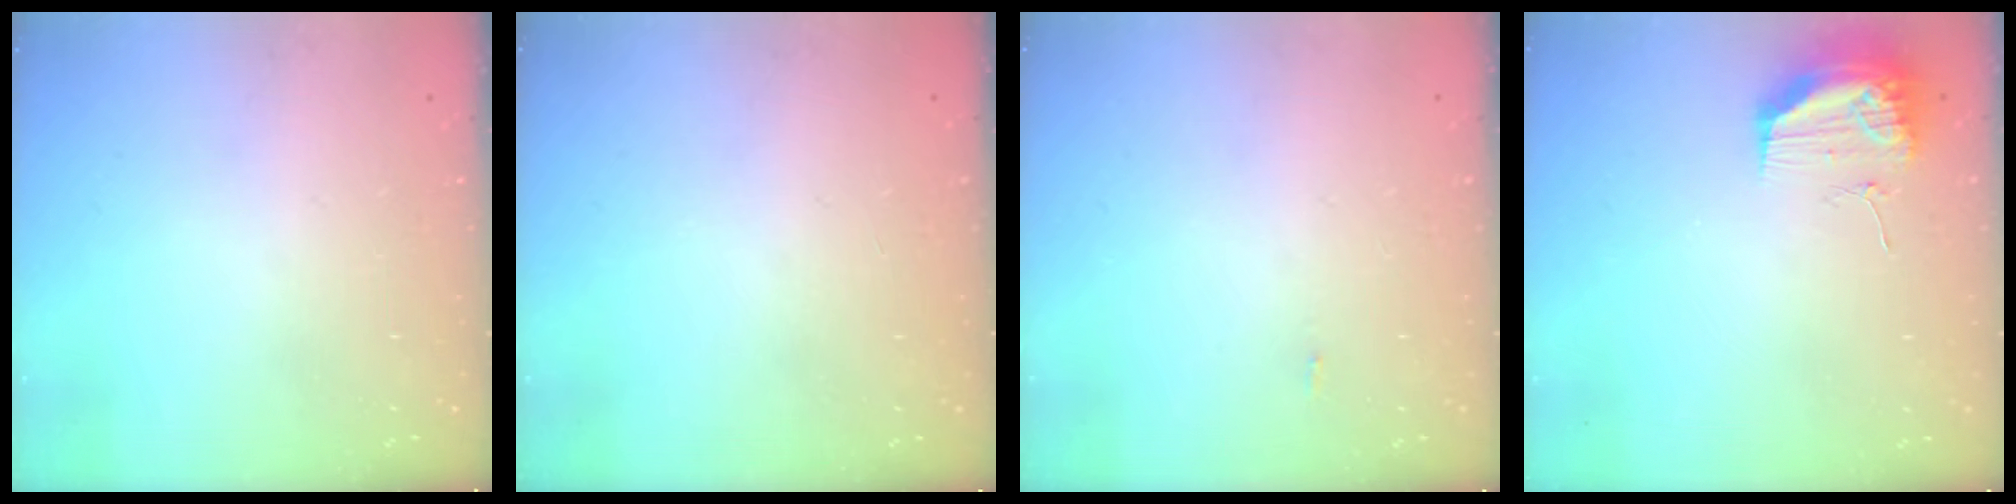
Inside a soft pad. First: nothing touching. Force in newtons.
{"total": 1.0, "press": 0.0, "slide": 1.0}
{"total": 12.5, "press": 4.6, "slide": 11.7}
{"total": 17.0, "press": 13.3, "slide": 10.6}